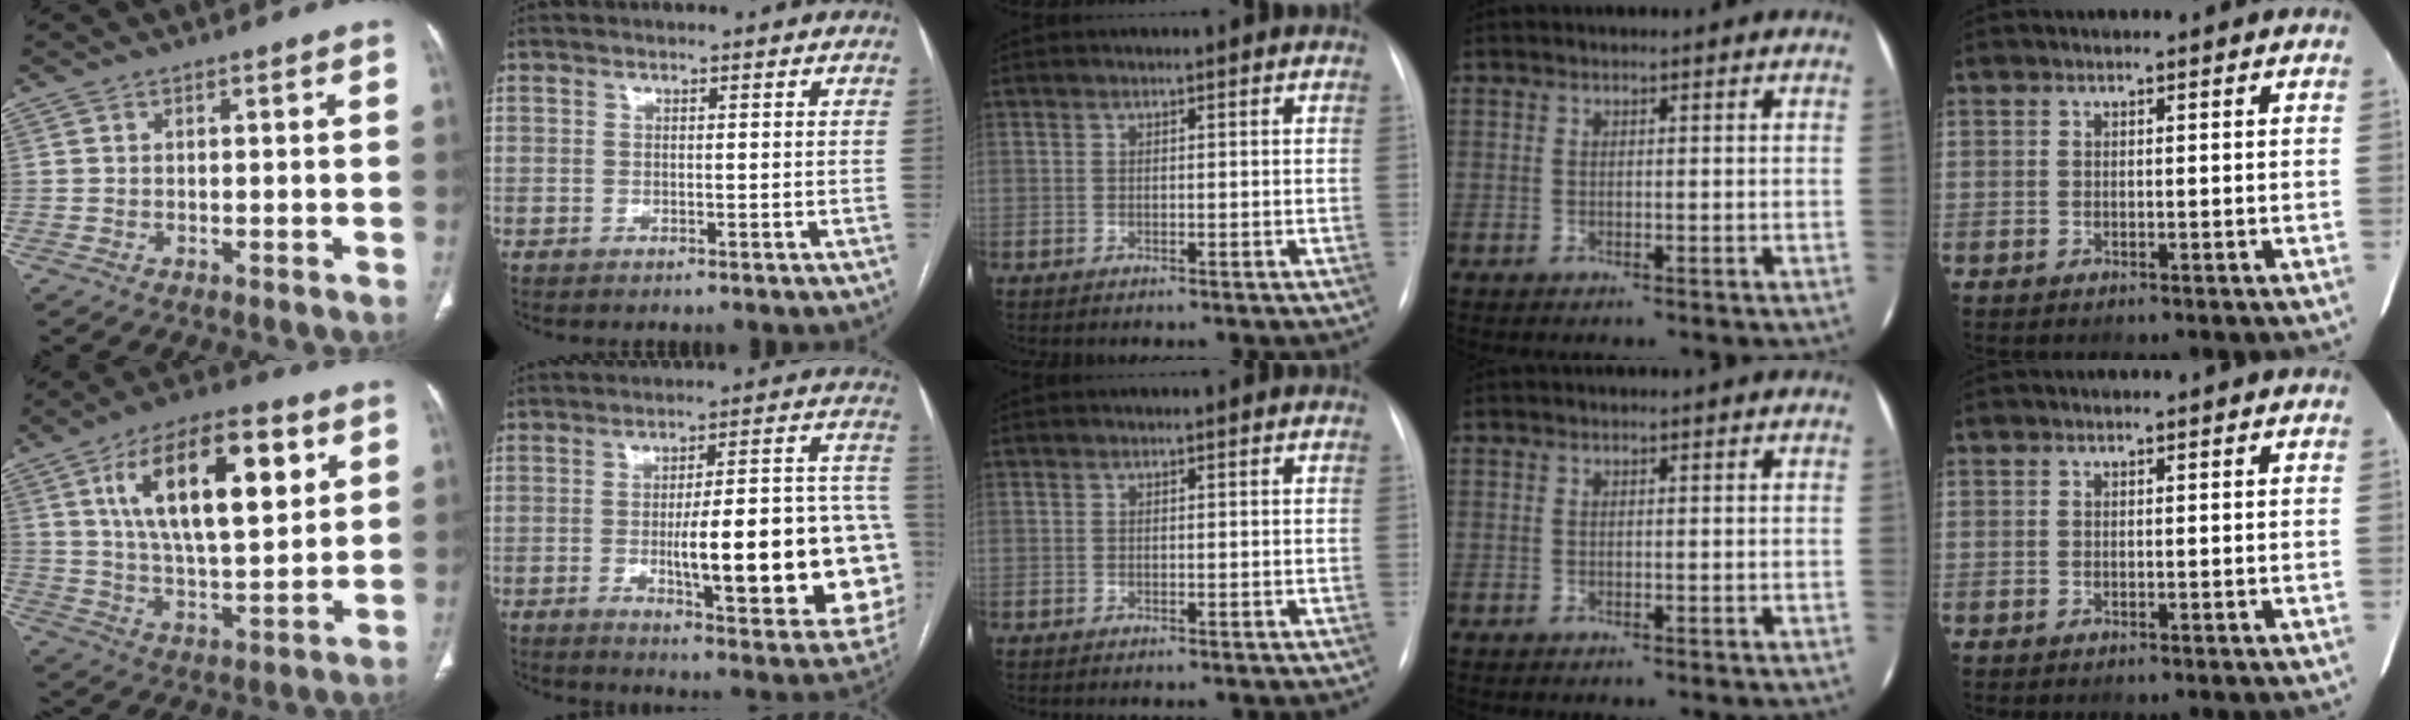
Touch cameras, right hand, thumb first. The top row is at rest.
{"thumb": {"total": 20.6, "force": [7.4, 8.5, 17.2], "torque": [-0.261, -0.018, 0.125]}, "index": {"total": 24.7, "force": [-4.2, 4.3, 24.0], "torque": [-0.244, 0.013, -0.046]}}